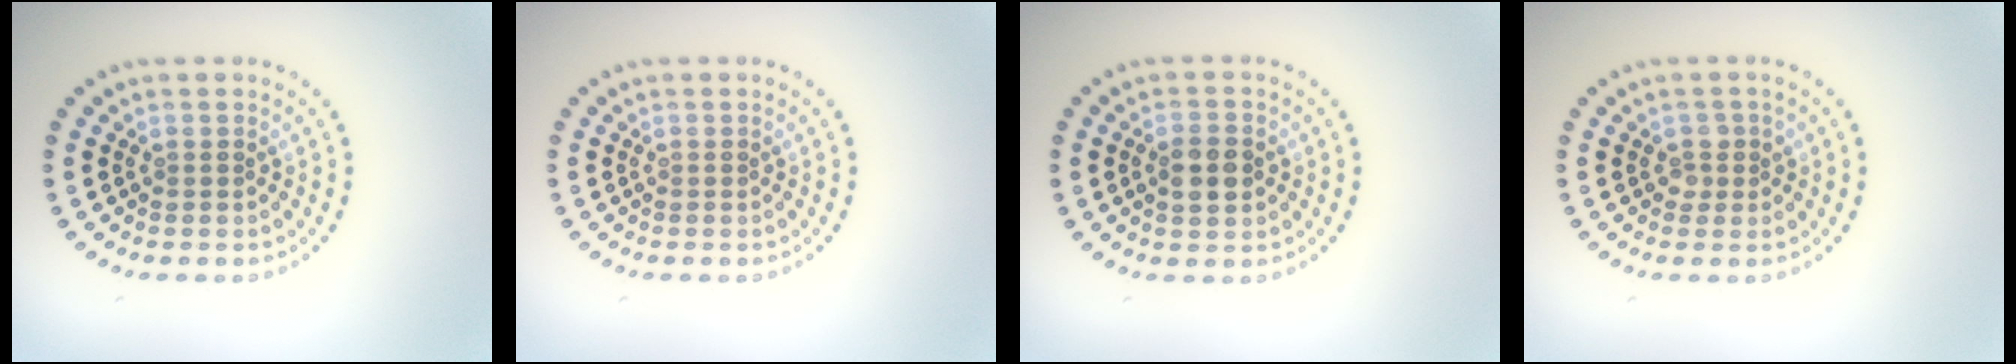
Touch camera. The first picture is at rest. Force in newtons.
{"total": 0.0}
{"total": 2.6, "press": 2.6, "slide": 0.3}
{"total": 1.2, "press": 1.1, "slide": 0.4}